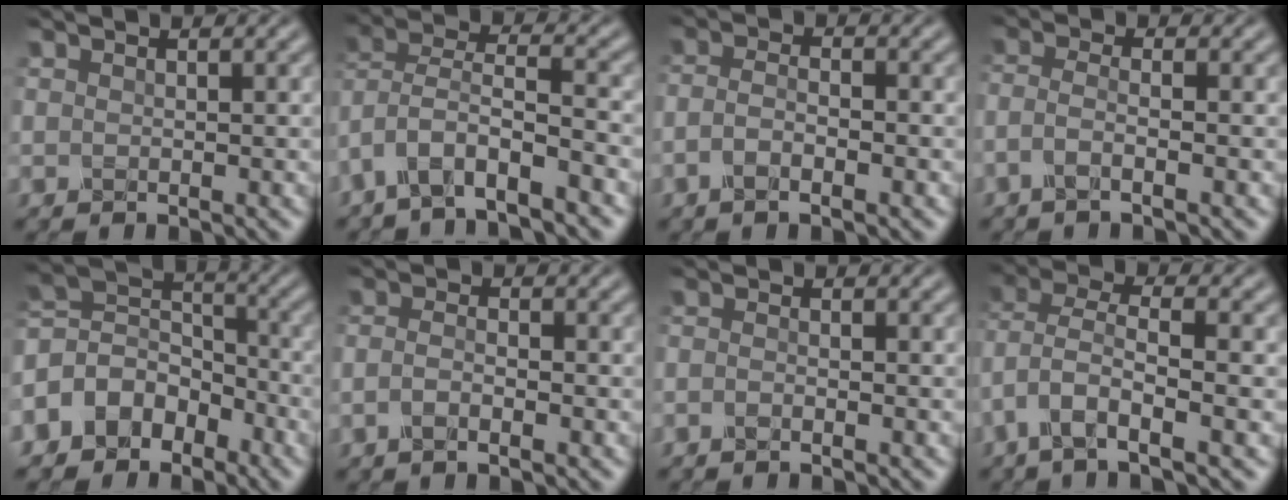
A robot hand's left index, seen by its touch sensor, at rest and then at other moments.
{"total": 6.0, "force": [-4.1, 1.8, 3.9], "torque": [-0.073, 0.003, -0.085]}
{"total": 2.5, "force": [-1.1, 0.9, 2.1], "torque": [-0.041, 0.000, -0.025]}
{"total": 2.4, "force": [-1.2, 0.6, 2.0], "torque": [-0.036, -0.001, -0.038]}
{"total": 6.3, "force": [-3.8, 4.4, 2.4], "torque": [-0.040, 0.009, -0.090]}
{"total": 1.8, "force": [-0.8, 0.6, 1.5], "torque": [-0.030, 0.000, -0.019]}
{"total": 1.1, "force": [-0.7, 0.3, 0.8], "torque": [-0.013, -0.004, -0.018]}
{"total": 5.3, "force": [-2.2, 1.9, 4.4], "torque": [-0.091, 0.003, -0.053]}